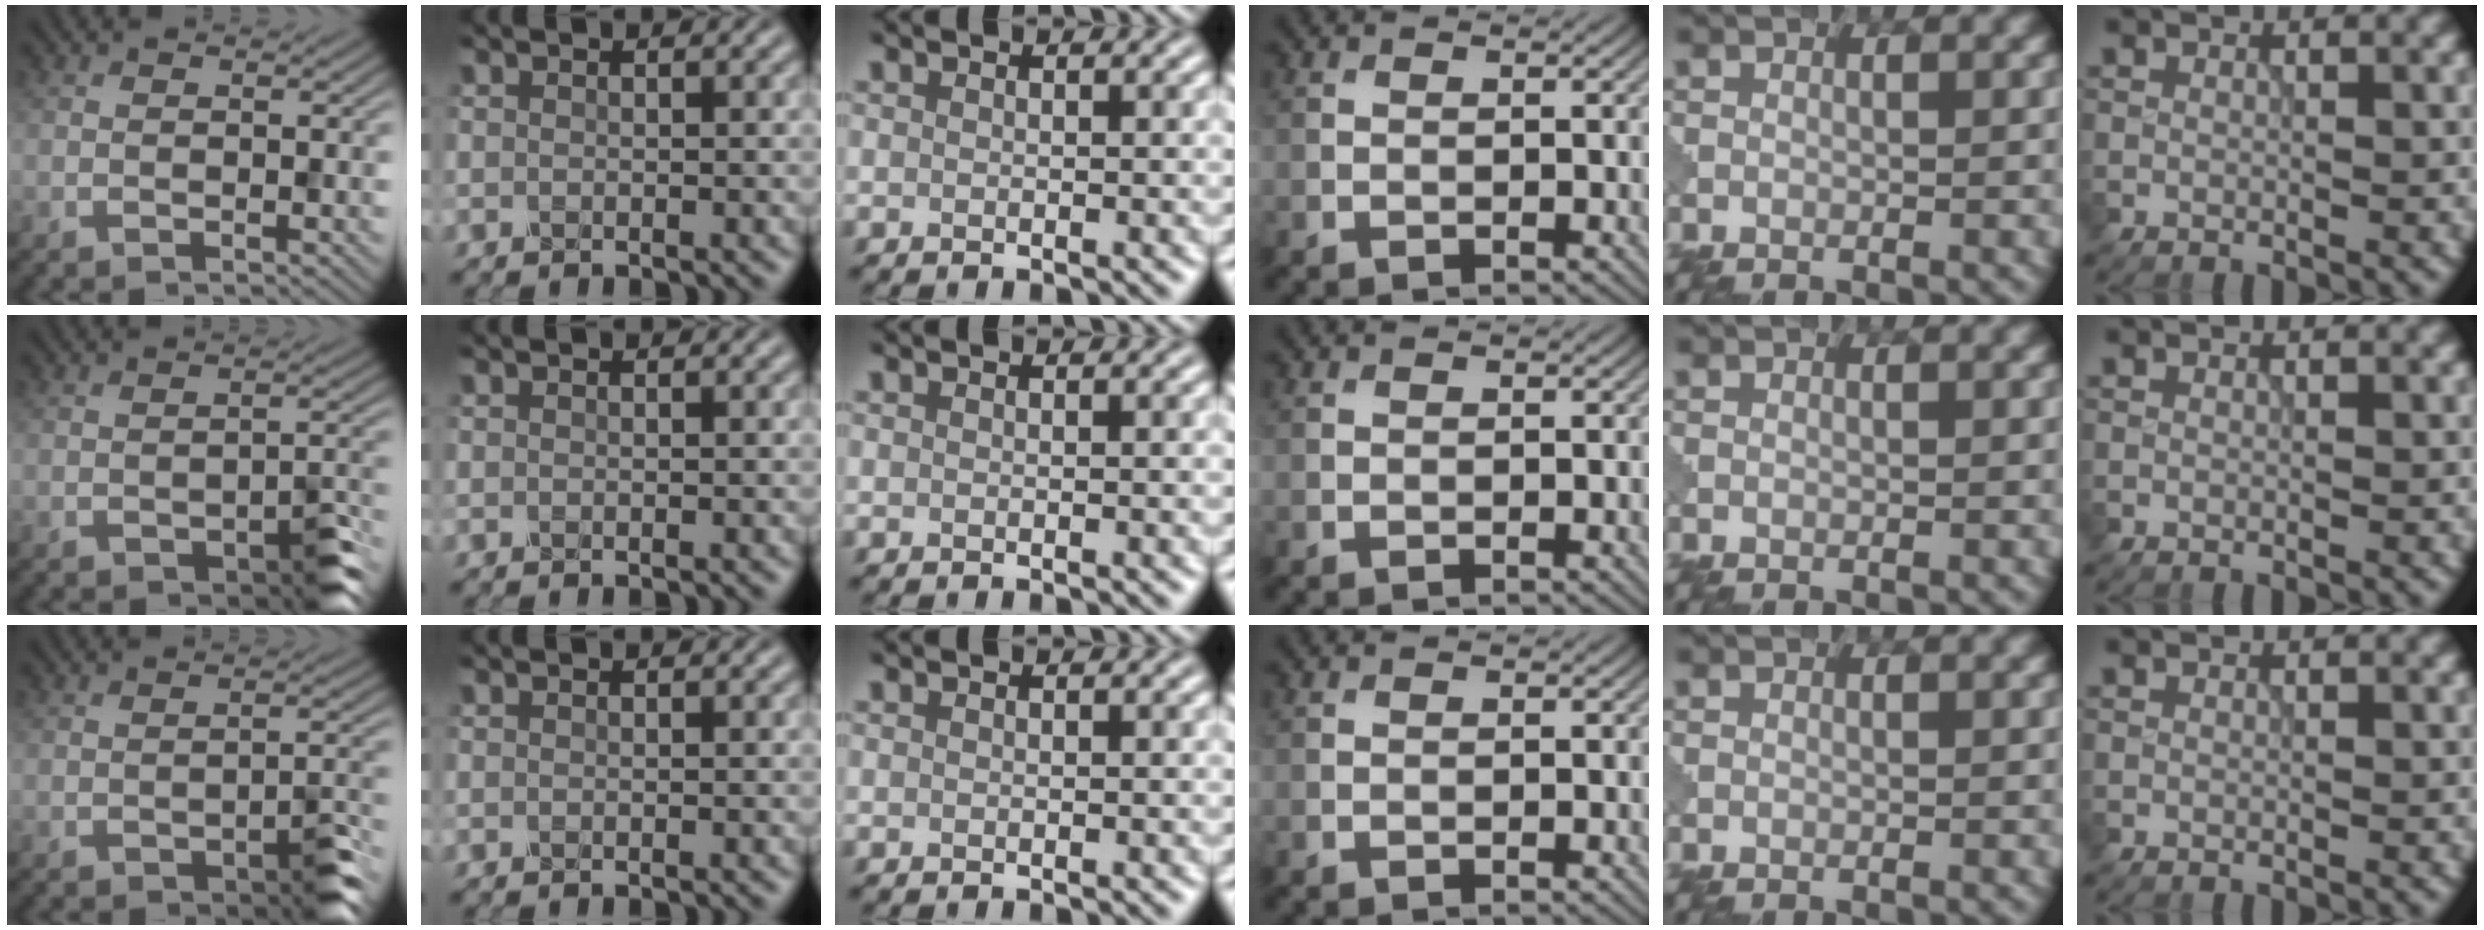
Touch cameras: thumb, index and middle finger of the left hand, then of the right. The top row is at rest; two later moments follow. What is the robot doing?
{"motion": "disassemble", "object": "pitcher"}